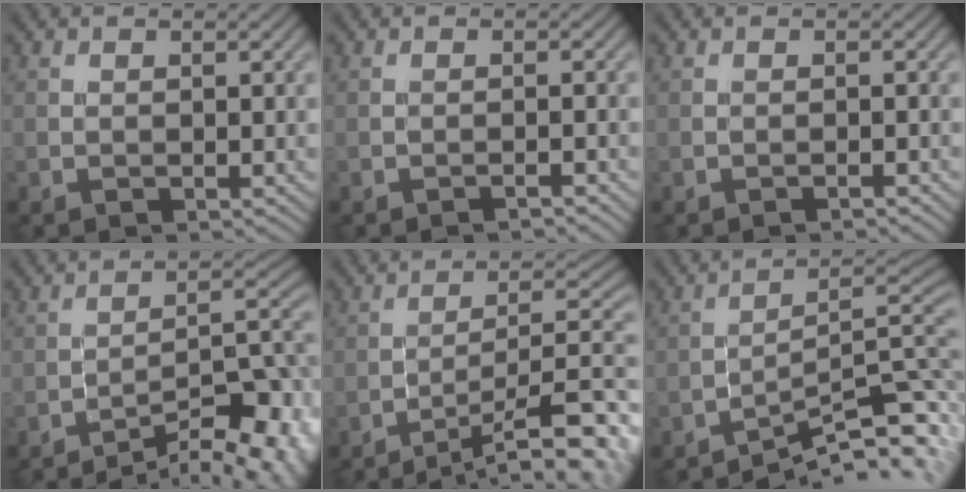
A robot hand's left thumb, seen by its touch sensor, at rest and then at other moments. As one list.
[{"total": 1.1, "force": [-0.9, 0.1, 0.6], "torque": [-0.002, 0.009, -0.024]}, {"total": 0.8, "force": [-0.6, 0.0, 0.5], "torque": [-0.004, 0.007, -0.017]}, {"total": 15.3, "force": [-10.5, 4.5, 10.2], "torque": [-0.109, 0.014, -0.145]}, {"total": 13.1, "force": [-8.4, 2.9, 9.6], "torque": [-0.143, 0.009, -0.123]}, {"total": 11.2, "force": [-7.7, 1.9, 7.9], "torque": [-0.123, -0.002, -0.121]}]